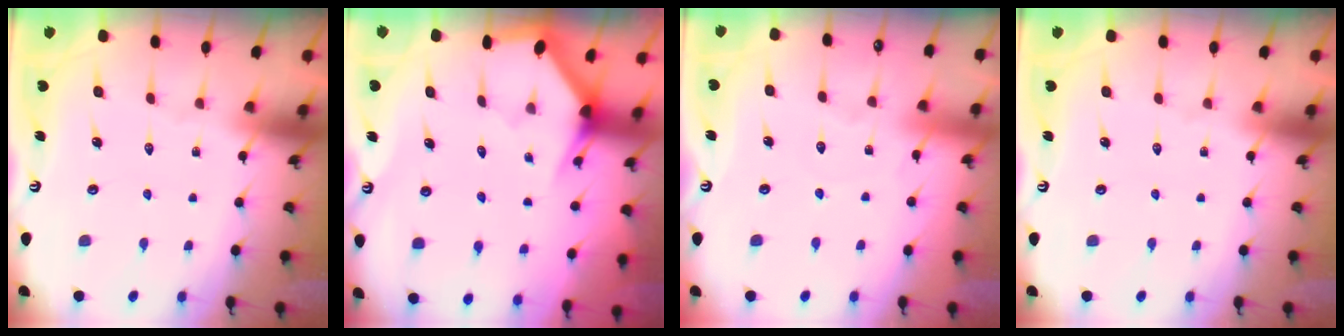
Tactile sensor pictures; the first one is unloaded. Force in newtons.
{"total": 3.2, "press": 3.2, "slide": 0.2}
{"total": 2.1, "press": 2.1, "slide": 0.3}
{"total": 0.0}